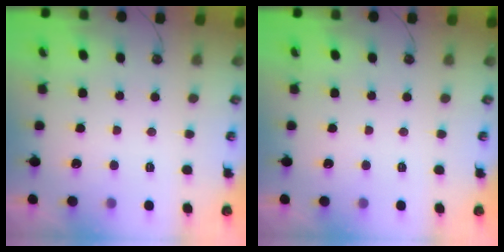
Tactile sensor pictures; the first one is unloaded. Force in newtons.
{"total": 0.0}